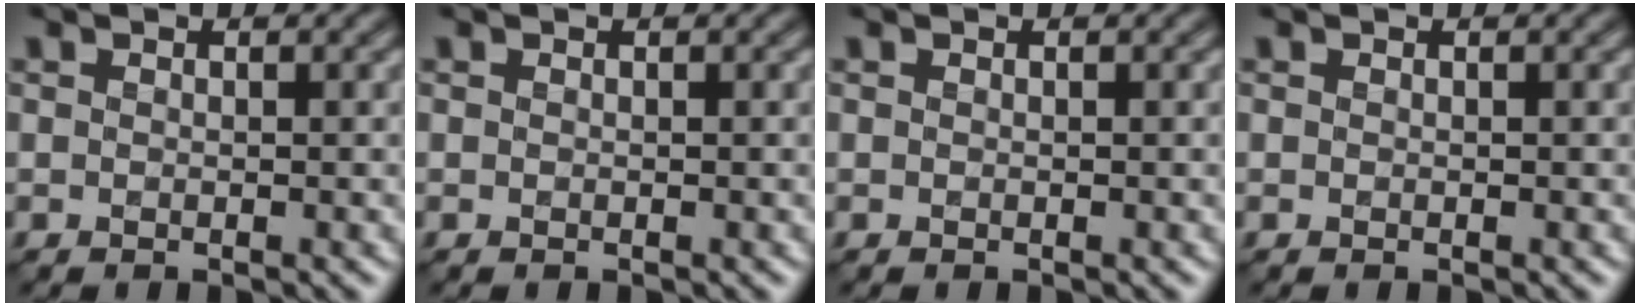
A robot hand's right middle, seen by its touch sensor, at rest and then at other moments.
{"total": 0.0}
{"total": 0.0}
{"total": 0.0}